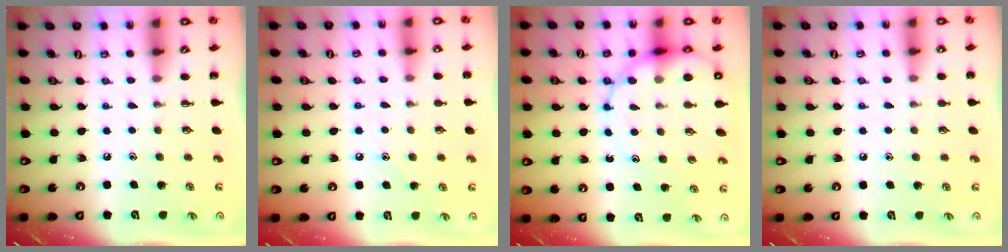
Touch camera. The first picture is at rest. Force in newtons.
{"total": 6.8, "press": 6.6, "slide": 1.7}
{"total": 14.0, "press": 13.7, "slide": 3.2}
{"total": 5.3, "press": 5.0, "slide": 1.9}